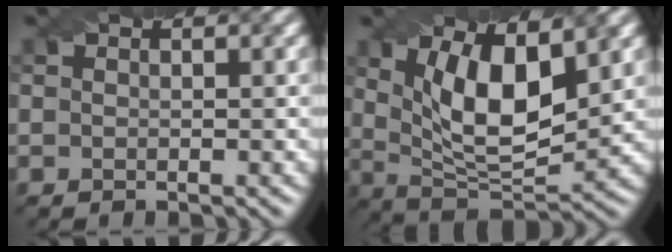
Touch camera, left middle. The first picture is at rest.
{"total": 9.3, "force": [2.8, 3.8, 8.0], "torque": [-0.140, -0.007, 0.047]}